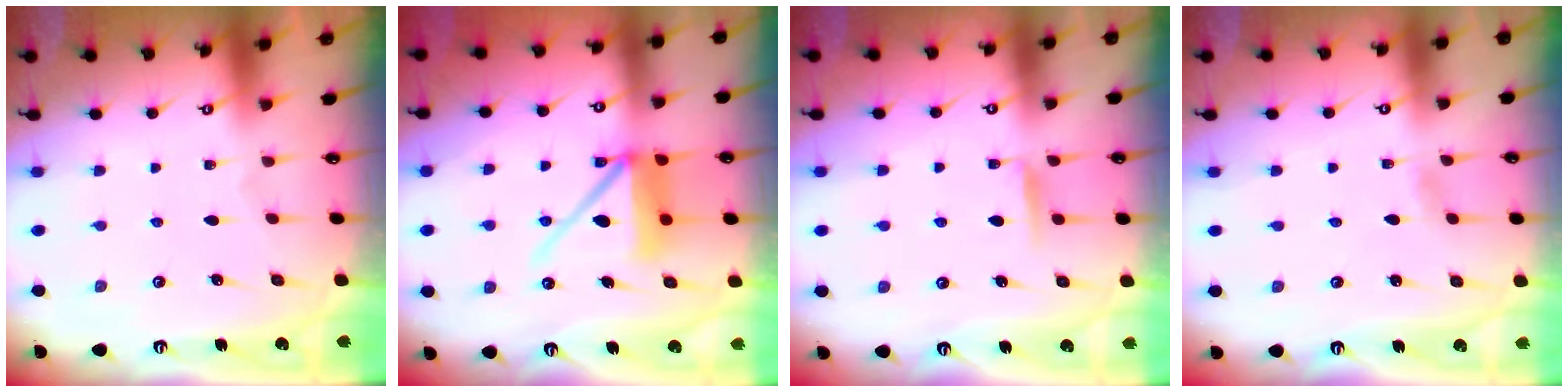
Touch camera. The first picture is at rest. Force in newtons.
{"total": 12.0, "press": 11.9, "slide": 1.3}
{"total": 7.2, "press": 7.2, "slide": 0.9}
{"total": 2.3, "press": 2.3, "slide": 0.3}